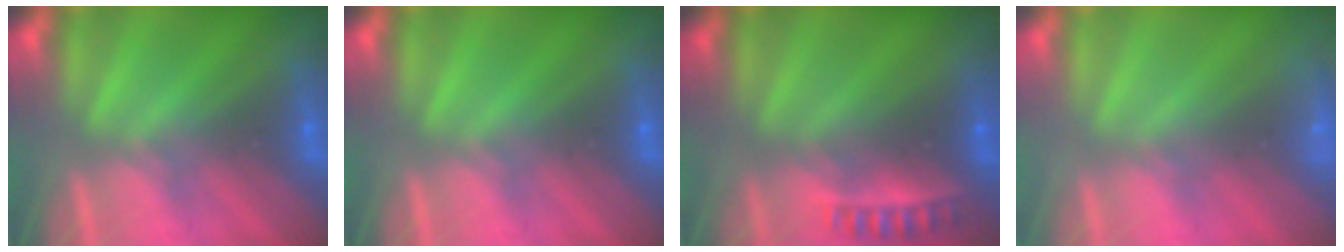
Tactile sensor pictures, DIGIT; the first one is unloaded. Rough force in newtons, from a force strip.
{"total": 0.0}
{"total": 2.4}
{"total": 2.3}